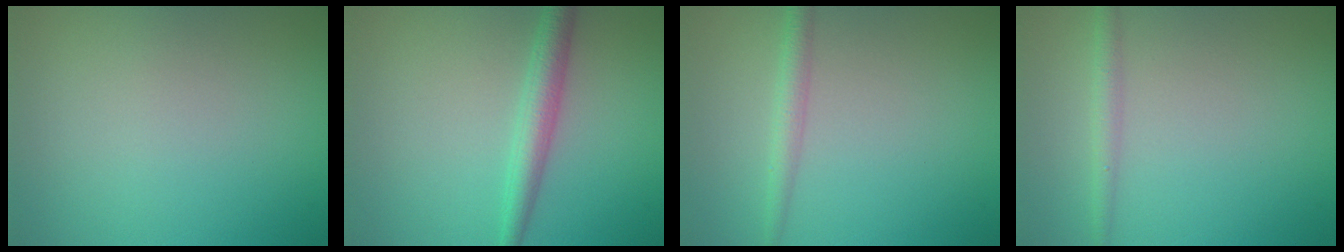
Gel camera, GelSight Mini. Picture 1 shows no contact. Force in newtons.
{"total": 2.9, "press": 2.9, "slide": 0.1}
{"total": 1.9, "press": 1.8, "slide": 0.1}
{"total": 1.6, "press": 1.6, "slide": 0.1}